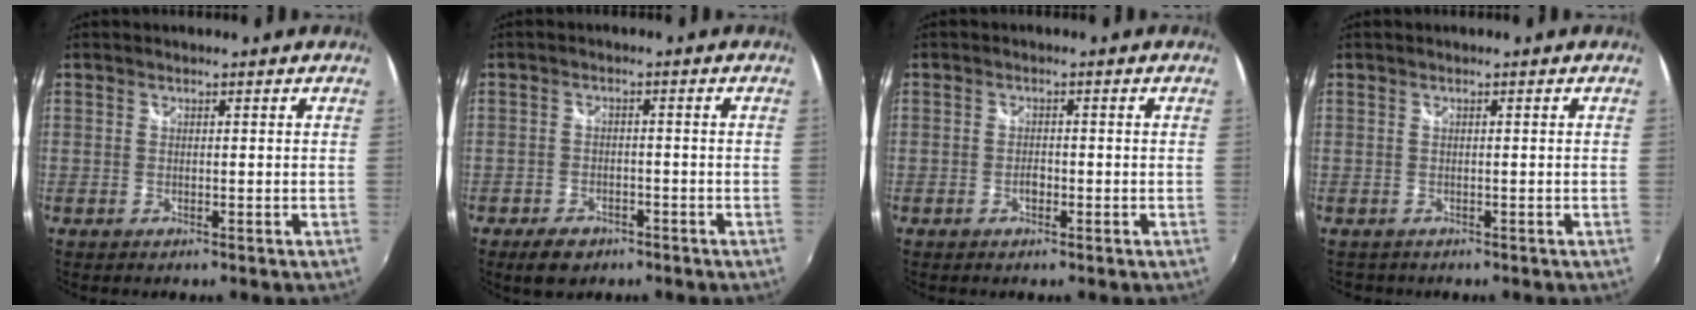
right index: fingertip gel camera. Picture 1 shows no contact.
{"total": 5.5, "force": [-3.8, 3.3, 2.2], "torque": [-0.060, 0.001, -0.056]}
{"total": 1.5, "force": [-0.7, 0.9, 0.9], "torque": [-0.018, 0.002, -0.013]}
{"total": 1.0, "force": [-0.6, 0.8, 0.2], "torque": [-0.008, -0.001, -0.005]}